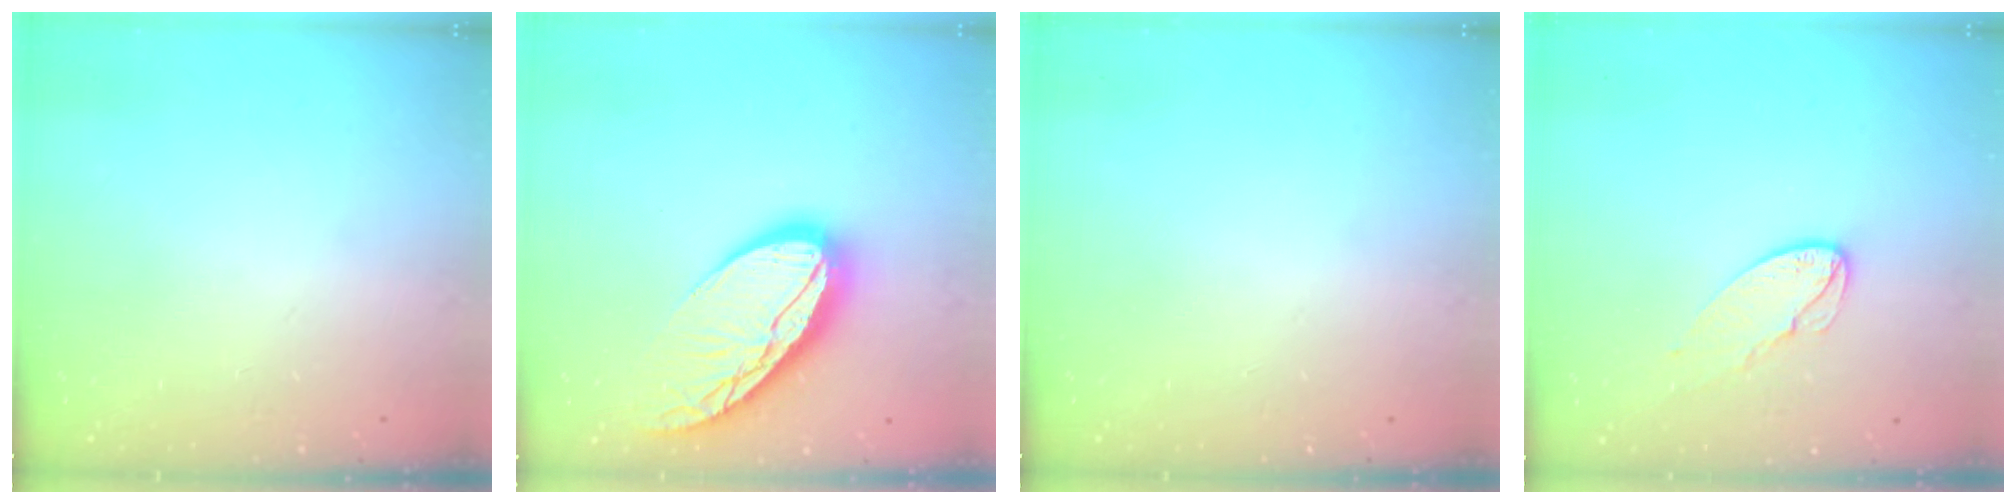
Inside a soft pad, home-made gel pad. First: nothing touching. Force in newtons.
{"total": 18.5, "press": 18.4, "slide": 1.6}
{"total": 0.0}
{"total": 7.6, "press": 7.6, "slide": 0.2}